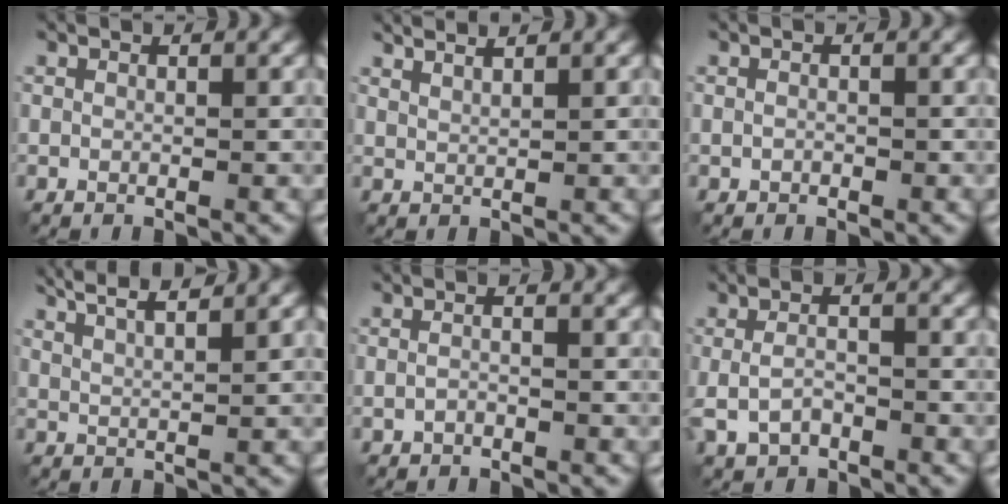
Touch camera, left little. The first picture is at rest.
{"total": 2.2, "force": [1.8, 0.4, 1.1], "torque": [-0.007, 0.006, 0.018]}
{"total": 0.7, "force": [-0.5, 0.4, 0.3], "torque": [-0.004, -0.001, -0.008]}
{"total": 5.9, "force": [4.1, 1.5, 3.9], "torque": [-0.045, 0.026, 0.037]}
{"total": 1.1, "force": [-0.4, 0.5, 0.9], "torque": [-0.018, -0.008, -0.010]}
{"total": 3.0, "force": [-1.5, 1.6, 2.1], "torque": [-0.049, -0.004, -0.031]}